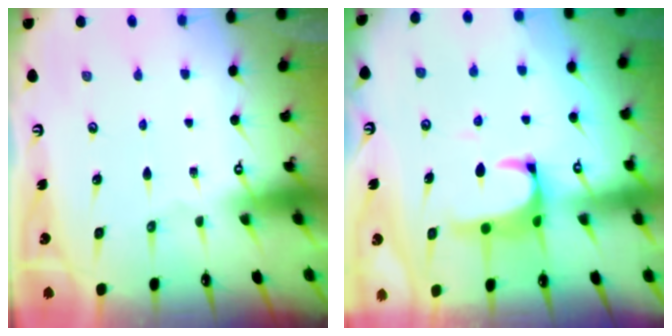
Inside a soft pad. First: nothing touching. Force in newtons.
{"total": 1.5, "press": 1.4, "slide": 0.7}